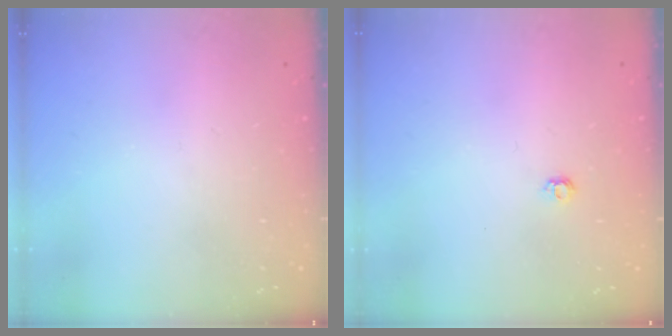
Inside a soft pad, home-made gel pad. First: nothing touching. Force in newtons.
{"total": 3.9, "press": 3.8, "slide": 0.5}